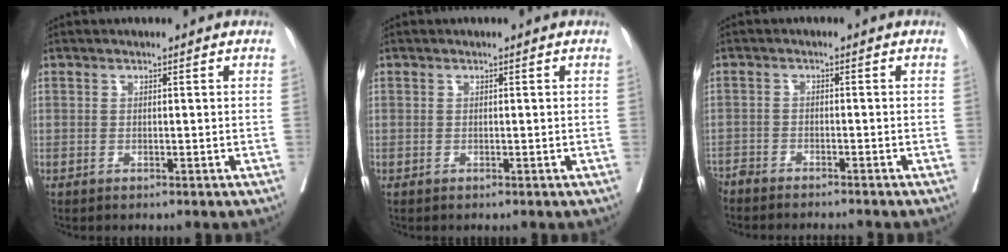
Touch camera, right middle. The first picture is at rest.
{"total": 0.0}
{"total": 7.3, "force": [-7.0, 0.7, 2.0], "torque": [-0.019, -0.010, -0.111]}